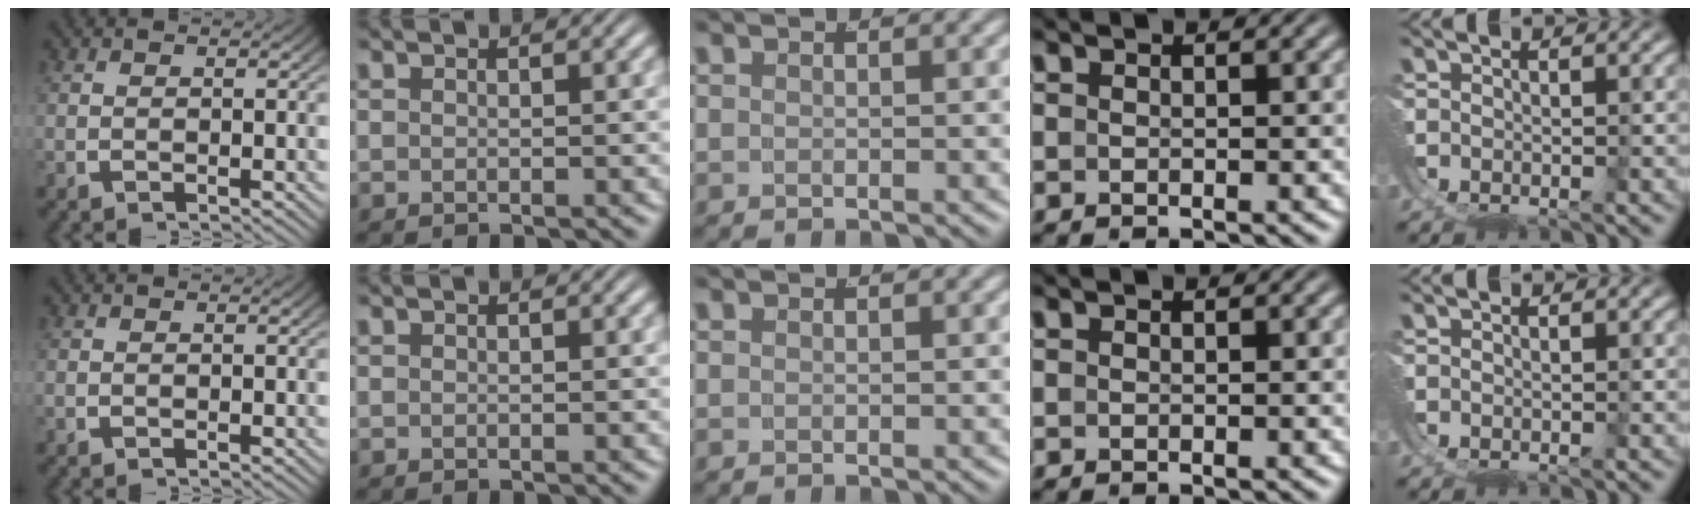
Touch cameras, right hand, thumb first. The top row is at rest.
{}